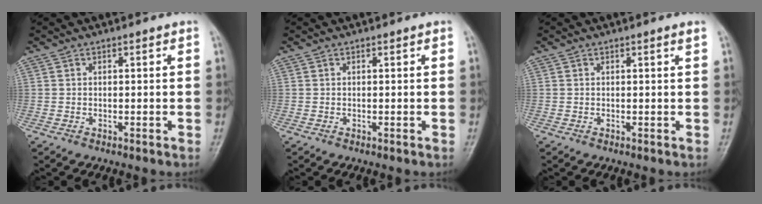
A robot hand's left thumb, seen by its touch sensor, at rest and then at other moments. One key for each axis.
{"total": 0.0}
{"total": 0.6, "fx": 0.3, "fy": -0.1, "fz": 0.5, "tx": -0.012, "ty": -0.002, "tz": 0.005}